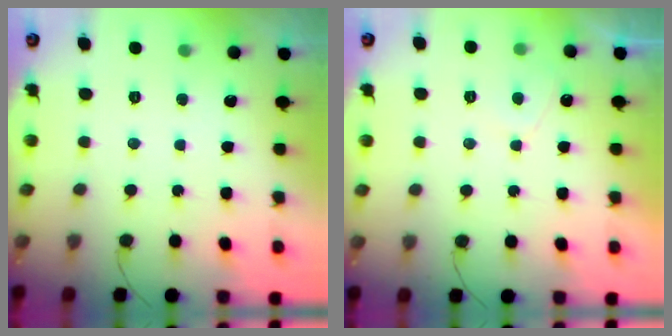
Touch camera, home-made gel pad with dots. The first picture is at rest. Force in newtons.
{"total": 2.3, "press": 2.2, "slide": 0.4}